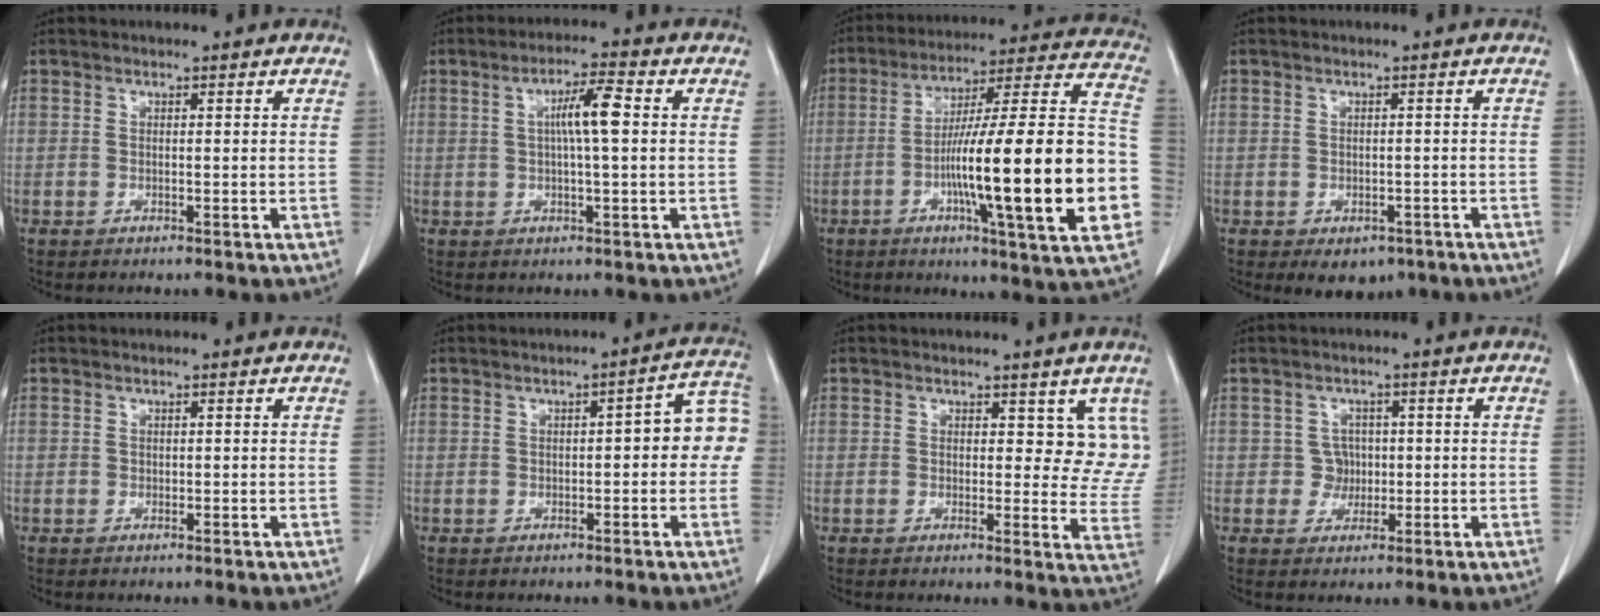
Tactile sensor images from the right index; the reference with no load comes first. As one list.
[{"total": 5.8, "force": [0.8, 0.3, 5.8], "torque": [-0.103, 0.009, 0.011]}, {"total": 27.0, "force": [-5.9, 1.2, 26.3], "torque": [-0.336, 0.002, -0.101]}, {"total": 4.6, "force": [-2.8, 3.1, 1.9], "torque": [-0.012, 0.002, -0.028]}, {"total": 0.0}, {"total": 7.4, "force": [0.0, 2.1, 7.1], "torque": [-0.083, 0.036, -0.002]}, {"total": 6.7, "force": [3.8, 3.9, 3.8], "torque": [-0.017, -0.019, 0.031]}, {"total": 2.8, "force": [0.0, 2.8, 0.3], "torque": [0.003, 0.006, 0.000]}]